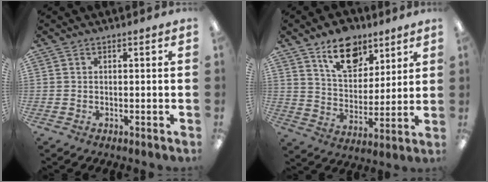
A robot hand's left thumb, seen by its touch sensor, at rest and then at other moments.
{"total": 14.1, "force": [9.3, 8.2, 6.6], "torque": [-0.088, -0.050, 0.167]}